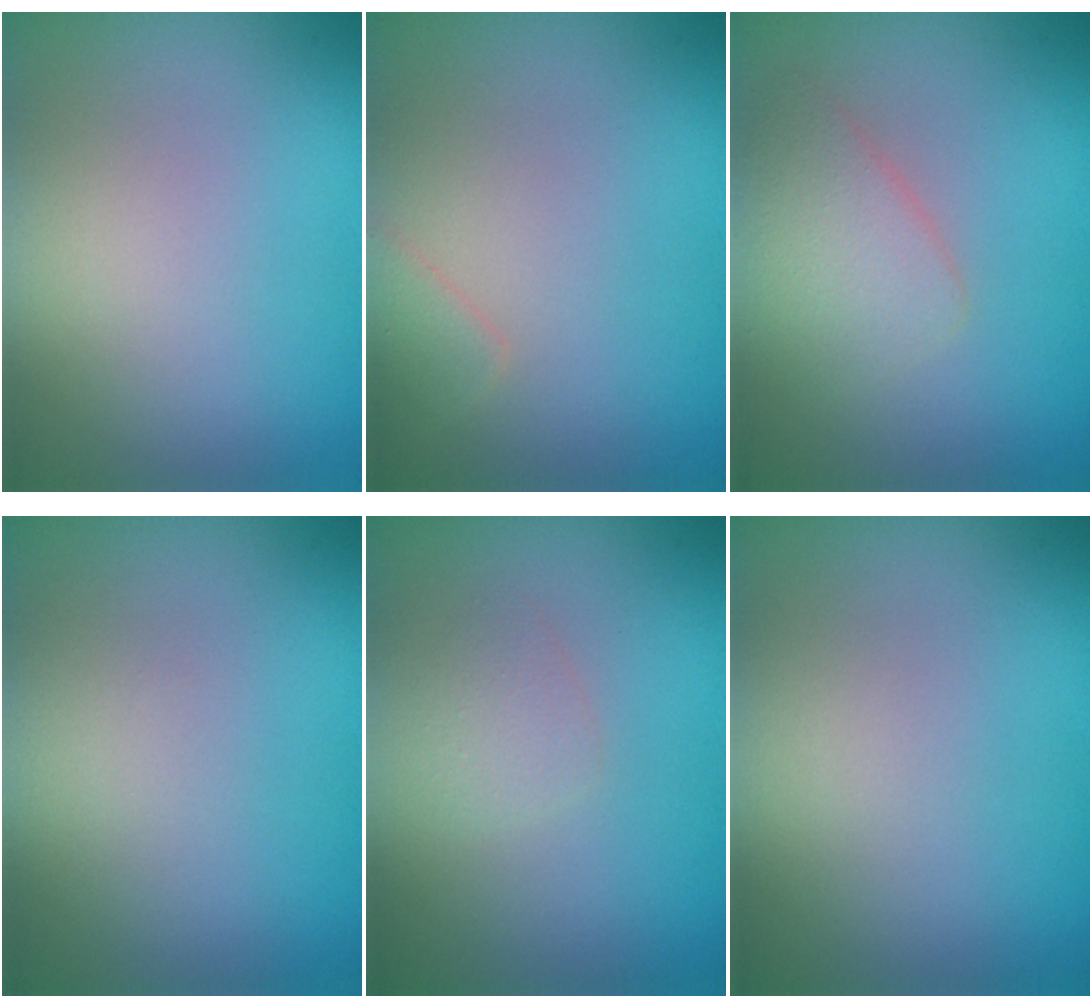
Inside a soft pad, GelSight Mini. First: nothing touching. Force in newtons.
{"total": 1.3, "press": 1.3, "slide": 0.1}
{"total": 2.6, "press": 2.6, "slide": 0.1}
{"total": 0.0}
{"total": 1.1, "press": 1.1, "slide": 0.1}
{"total": 0.0}